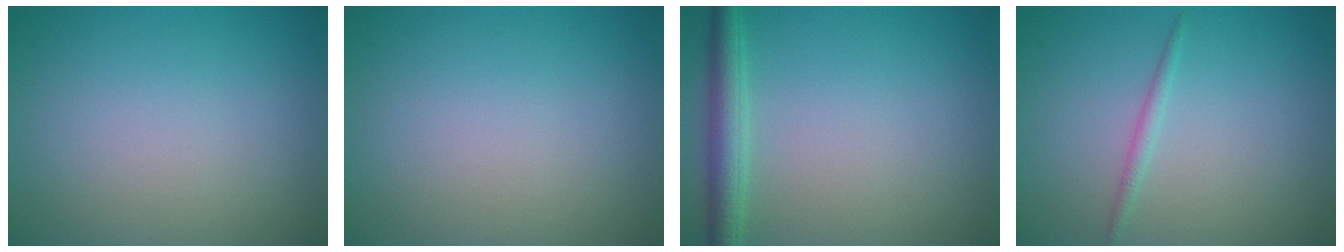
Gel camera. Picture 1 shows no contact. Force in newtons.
{"total": 0.0}
{"total": 3.1, "press": 3.1, "slide": 0.1}
{"total": 1.0, "press": 1.0, "slide": 0.0}